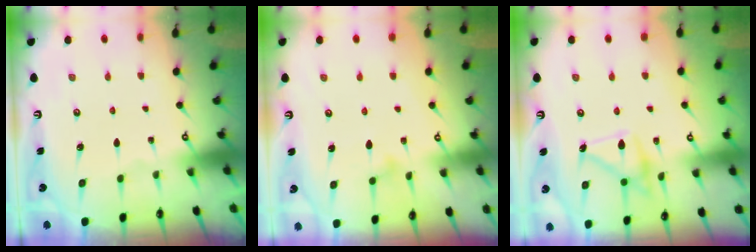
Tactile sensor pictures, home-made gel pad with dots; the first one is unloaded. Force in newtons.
{"total": 9.1, "press": 9.1, "slide": 0.5}
{"total": 16.1, "press": 16.0, "slide": 1.1}